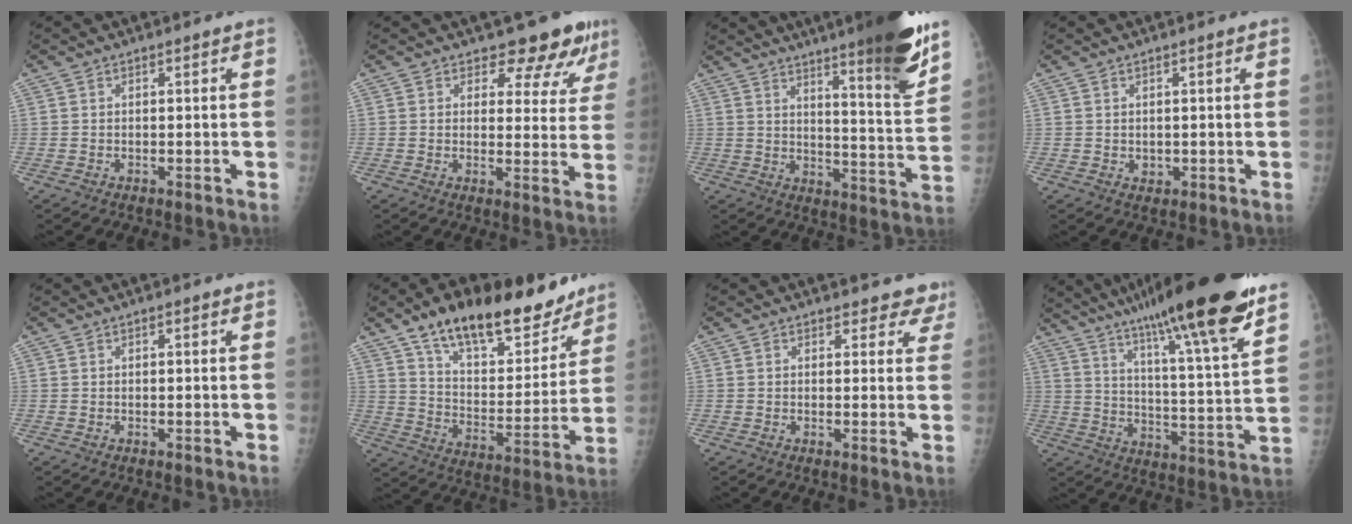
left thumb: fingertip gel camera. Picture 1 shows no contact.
{"total": 8.8, "force": [7.2, 4.0, 3.2], "torque": [-0.001, -0.044, 0.076]}
{"total": 18.2, "force": [12.2, 1.8, 13.3], "torque": [-0.163, -0.072, 0.173]}
{"total": 1.5, "force": [0.0, 1.2, 1.0], "torque": [-0.007, -0.001, 0.004]}
{"total": 1.0, "force": [0.4, 0.2, 0.9], "torque": [-0.016, 0.001, 0.005]}
{"total": 23.3, "force": [16.7, 9.6, 13.0], "torque": [-0.159, -0.069, 0.269]}
{"total": 4.7, "force": [4.1, 2.3, 0.4], "torque": [0.037, -0.020, 0.029]}
{"total": 25.6, "force": [17.6, 2.7, 18.5], "torque": [-0.279, -0.054, 0.272]}